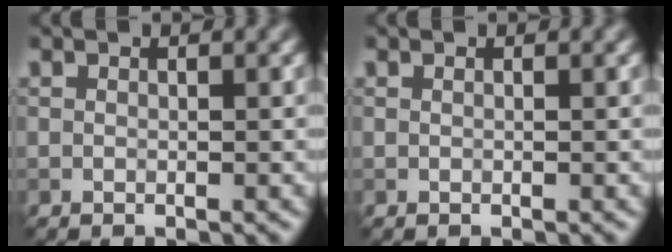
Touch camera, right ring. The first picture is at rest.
{"total": 0.0}